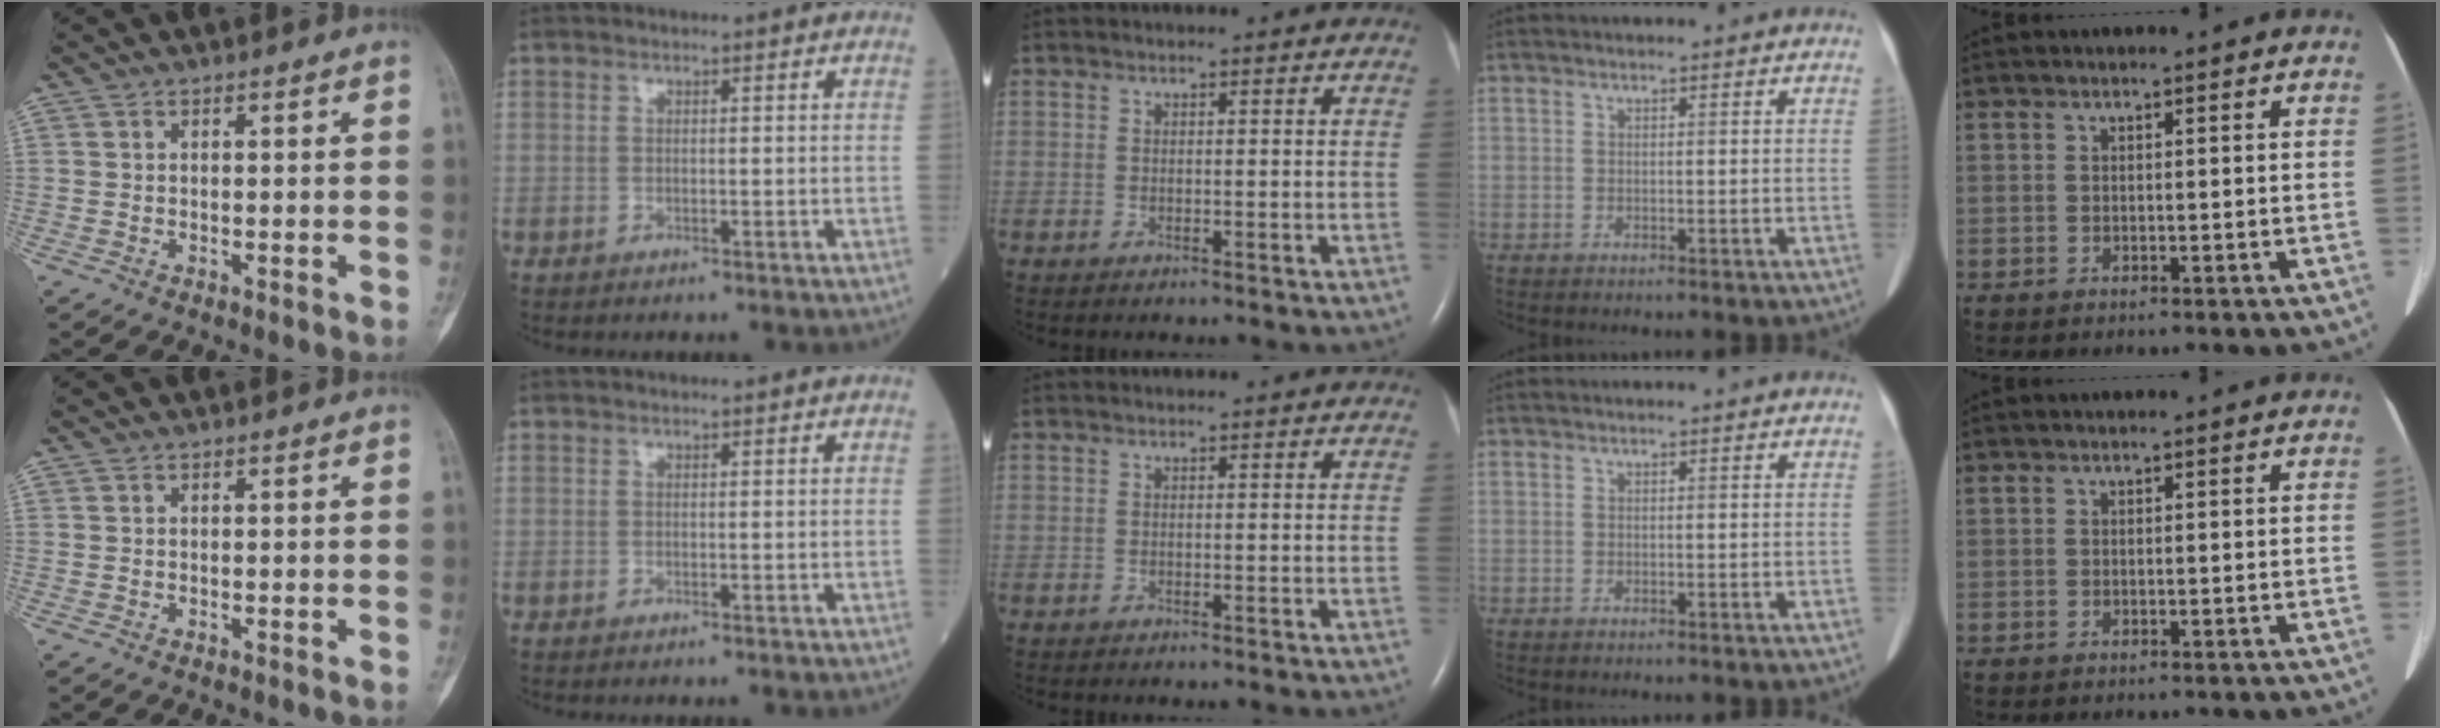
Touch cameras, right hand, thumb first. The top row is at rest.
{}